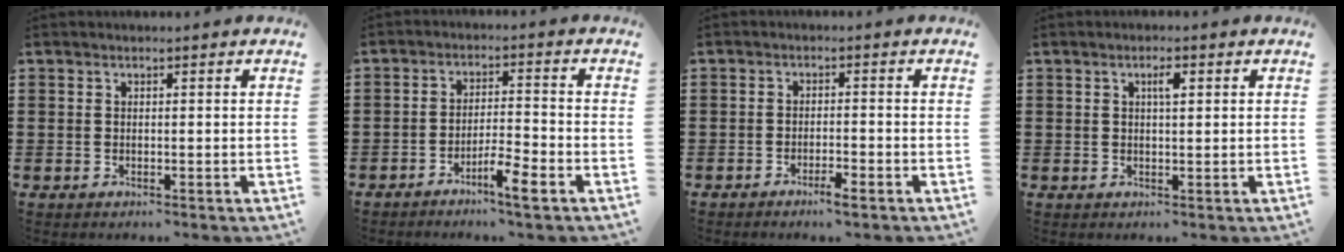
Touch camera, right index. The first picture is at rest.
{"total": 4.7, "force": [-3.6, 0.4, 3.0], "torque": [-0.058, 0.003, -0.068]}
{"total": 2.1, "force": [-1.8, 0.2, 1.2], "torque": [-0.022, 0.001, -0.033]}
{"total": 2.1, "force": [0.6, 0.6, 1.9], "torque": [-0.031, 0.003, 0.007]}